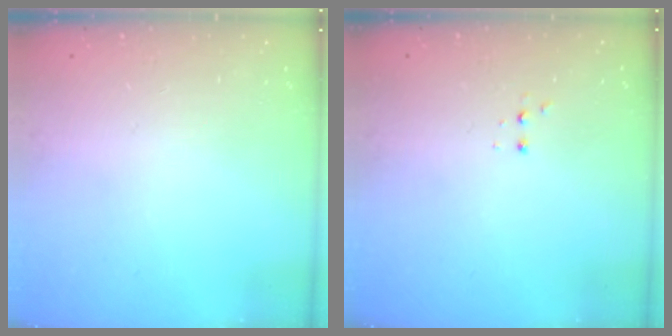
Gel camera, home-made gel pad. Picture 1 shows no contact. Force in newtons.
{"total": 2.8, "press": 2.7, "slide": 0.5}